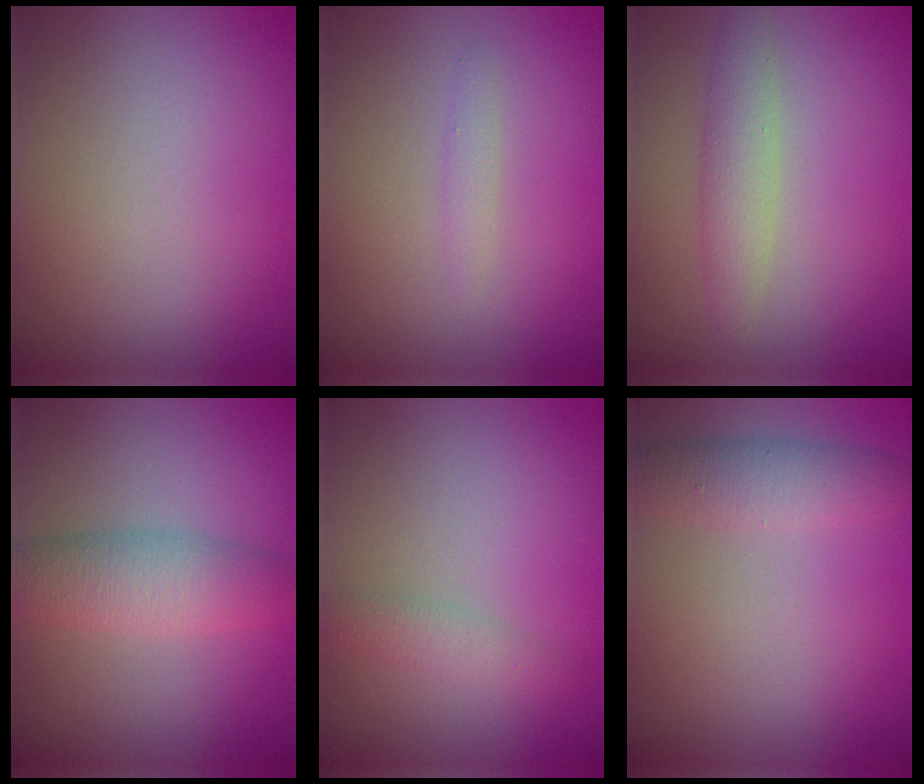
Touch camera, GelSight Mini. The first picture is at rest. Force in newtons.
{"total": 0.9, "press": 0.9, "slide": 0.0}
{"total": 2.4, "press": 2.4, "slide": 0.1}
{"total": 4.3, "press": 4.3, "slide": 0.1}
{"total": 1.6, "press": 1.6, "slide": 0.1}
{"total": 2.8, "press": 2.8, "slide": 0.0}